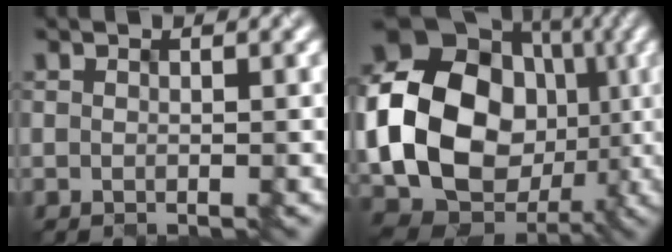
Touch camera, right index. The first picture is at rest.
{"total": 20.3, "force": [-1.1, 17.0, 11.1], "torque": [-0.223, 0.002, -0.051]}